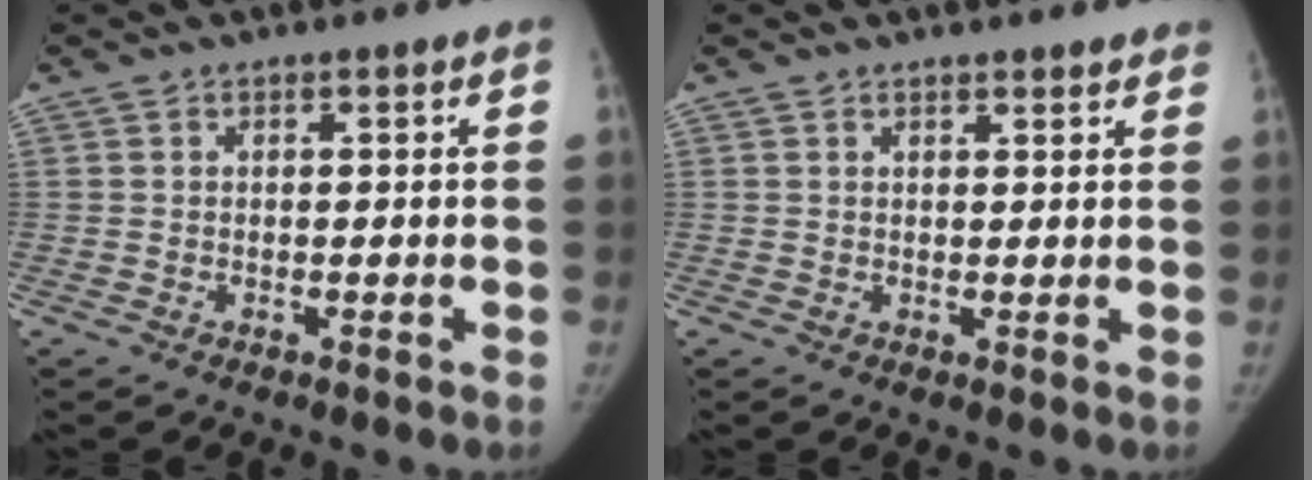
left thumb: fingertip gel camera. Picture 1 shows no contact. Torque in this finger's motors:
{"motor_torque": [-0.55, -0.15, -0.57, 0.31, -0.01]}